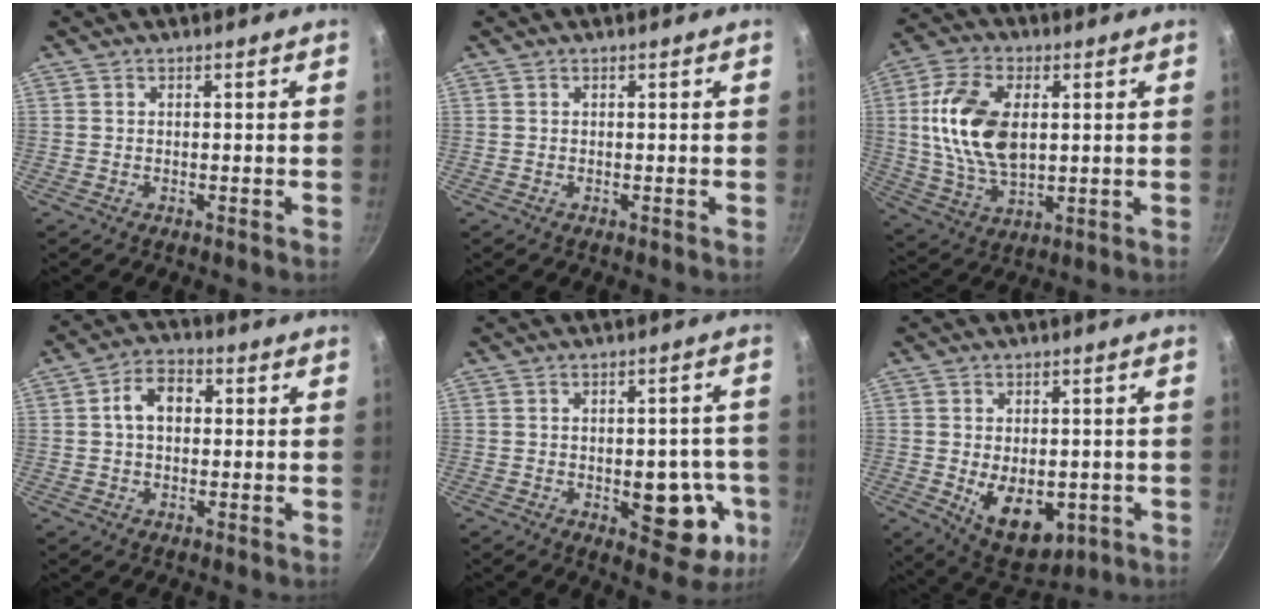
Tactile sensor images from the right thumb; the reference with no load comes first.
{"total": 0.0}
{"total": 15.8, "force": [2.3, 9.3, 12.6], "torque": [-0.226, -0.004, 0.044]}
{"total": 7.2, "force": [0.9, 5.1, 5.1], "torque": [-0.063, 0.019, 0.005]}
{"total": 12.6, "force": [-3.2, 6.5, 10.3], "torque": [-0.075, 0.009, -0.035]}
{"total": 11.4, "force": [-2.2, 7.1, 8.7], "torque": [-0.095, -0.011, -0.012]}